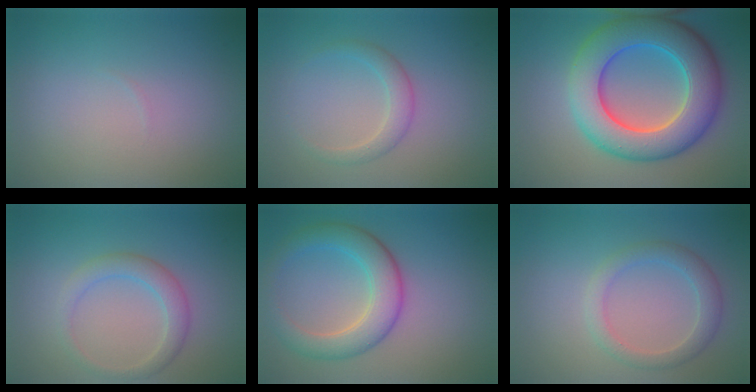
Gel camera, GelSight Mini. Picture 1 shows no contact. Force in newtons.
{"total": 2.0, "press": 2.0, "slide": 0.1}
{"total": 10.8, "press": 10.7, "slide": 0.7}
{"total": 2.5, "press": 2.5, "slide": 0.2}
{"total": 5.3, "press": 5.3, "slide": 0.1}
{"total": 2.8, "press": 2.8, "slide": 0.1}